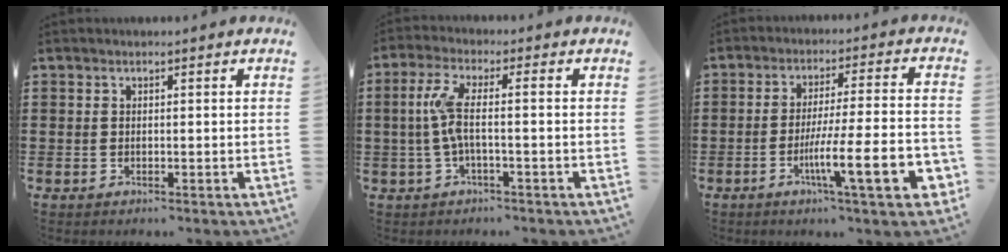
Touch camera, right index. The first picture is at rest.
{"total": 5.5, "force": [-0.7, 0.7, 5.4], "torque": [-0.123, -0.008, -0.024]}
{"total": 13.3, "force": [-4.8, 1.9, 12.2], "torque": [-0.219, -0.002, -0.082]}